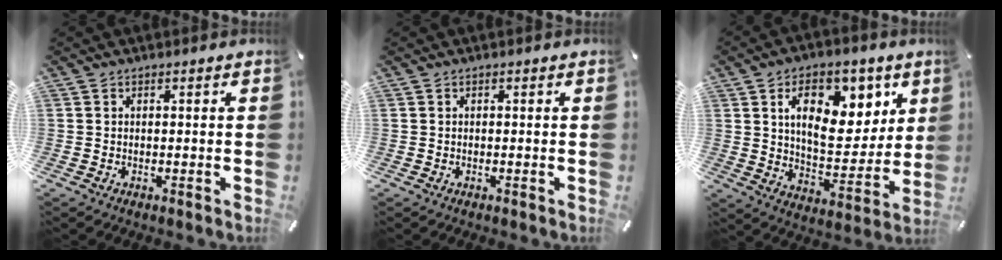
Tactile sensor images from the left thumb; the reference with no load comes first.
{"total": 0.0}
{"total": 15.8, "force": [7.4, 9.5, 10.1], "torque": [-0.148, -0.030, 0.127]}